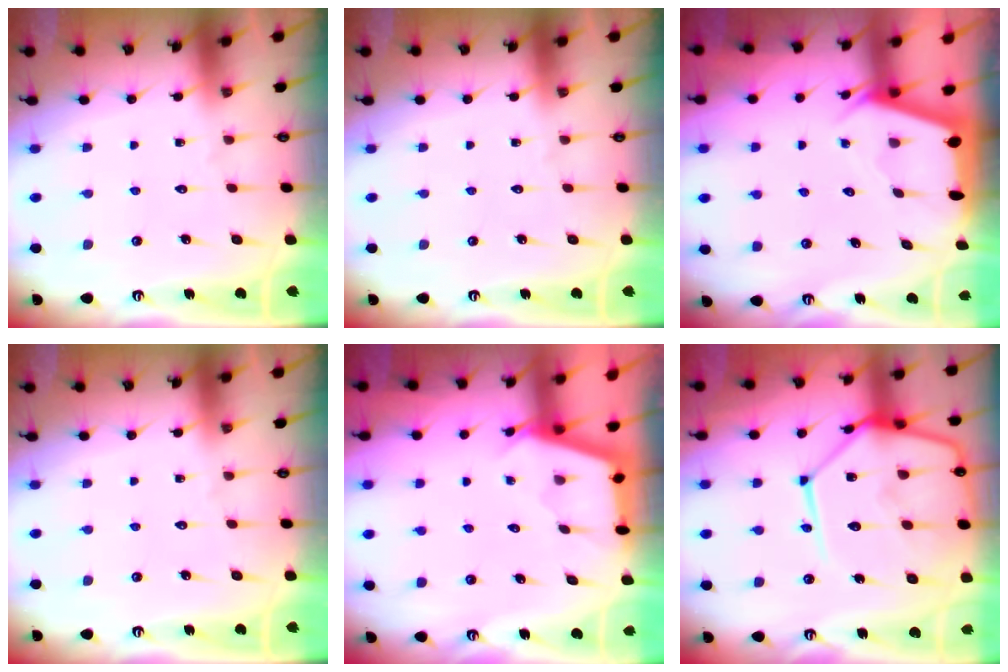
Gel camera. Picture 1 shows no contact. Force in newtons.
{"total": 0.0}
{"total": 2.5, "press": 2.5, "slide": 0.3}
{"total": 0.0}
{"total": 2.4, "press": 2.4, "slide": 0.2}
{"total": 21.5, "press": 21.4, "slide": 2.2}